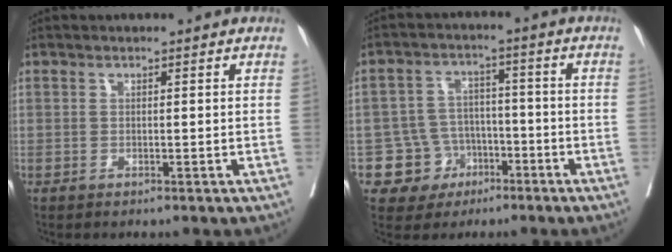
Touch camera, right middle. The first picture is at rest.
{"total": 7.1, "force": [-3.2, 6.3, 0.8], "torque": [-0.010, 0.013, -0.044]}